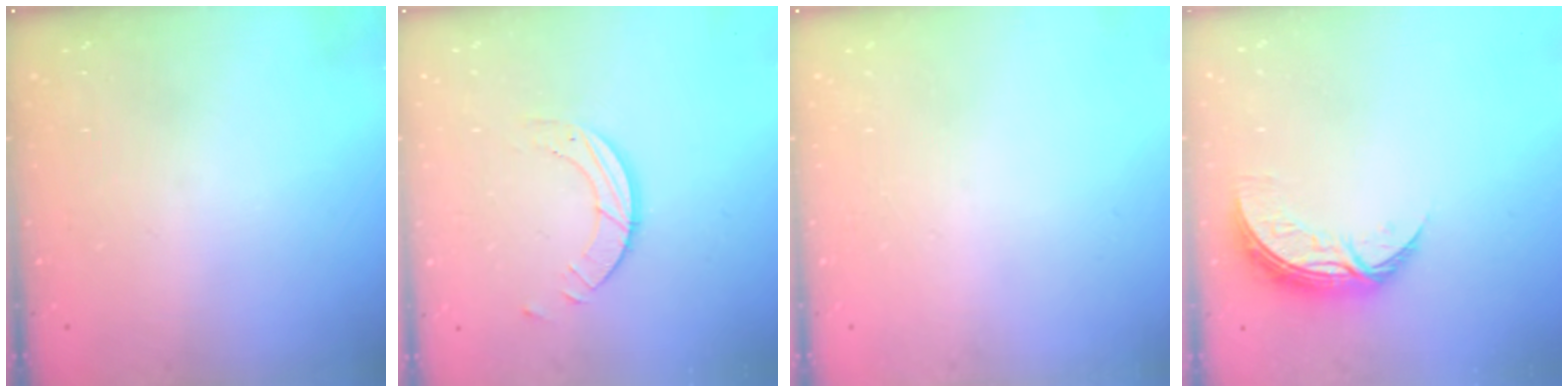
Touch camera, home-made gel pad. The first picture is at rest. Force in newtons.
{"total": 4.2, "press": 4.2, "slide": 0.3}
{"total": 0.0}
{"total": 8.5, "press": 8.5, "slide": 0.3}